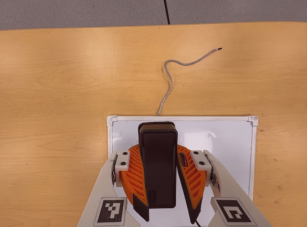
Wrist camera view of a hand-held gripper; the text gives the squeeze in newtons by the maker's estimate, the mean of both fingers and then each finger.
{"total": 12.7, "left": 10.6, "right": 14.7}